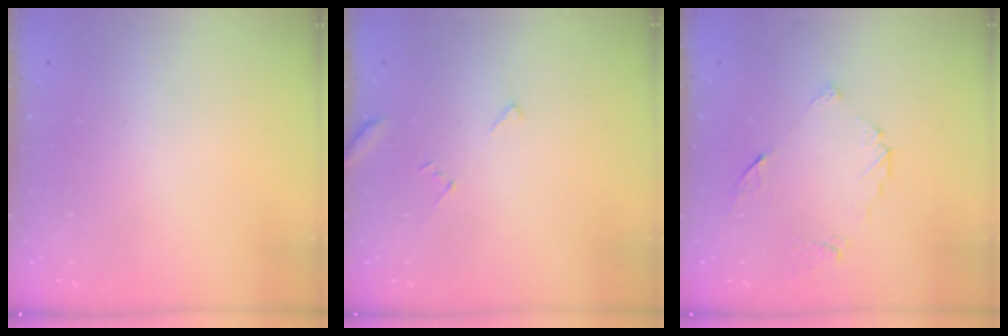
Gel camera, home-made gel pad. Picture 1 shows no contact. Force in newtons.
{"total": 2.8, "press": 2.8, "slide": 0.2}
{"total": 5.8, "press": 5.7, "slide": 0.5}